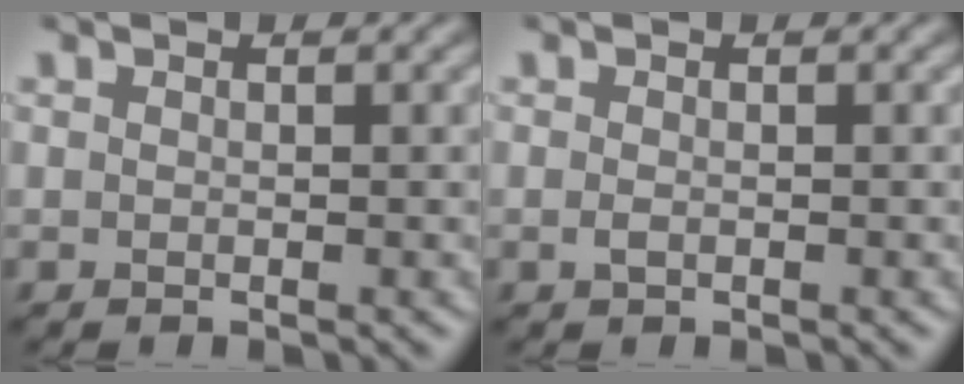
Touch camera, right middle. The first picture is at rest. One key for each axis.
{"total": 0.6, "fx": -0.1, "fy": 0.3, "fz": 0.5, "tx": -0.015, "ty": -0.003, "tz": -0.002}